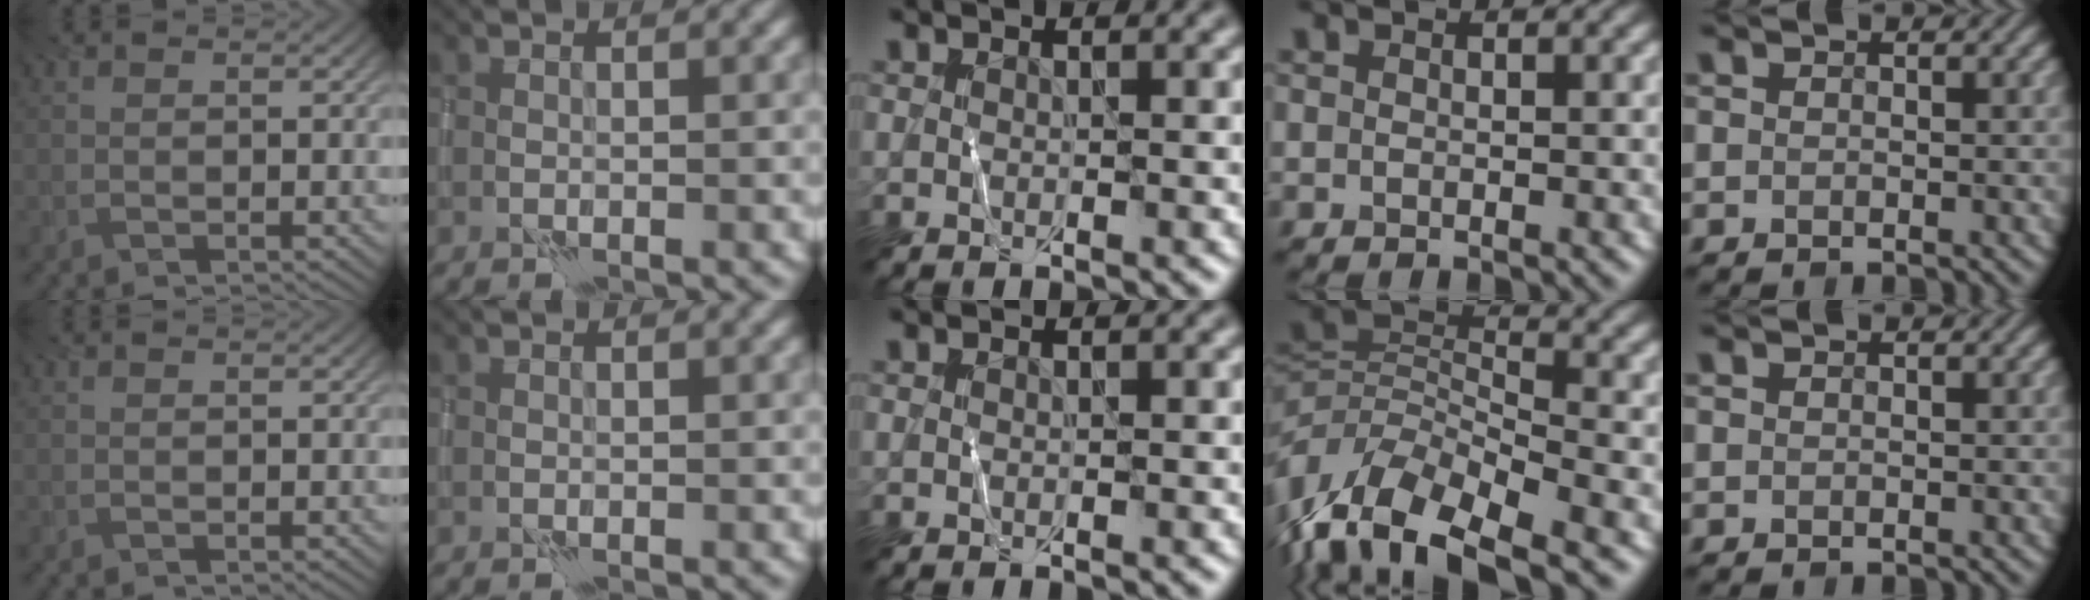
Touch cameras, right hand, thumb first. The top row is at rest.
{"ring": {"total": 10.1, "force": [-6.3, 4.7, 6.3], "torque": [-0.122, -0.001, -0.125]}}